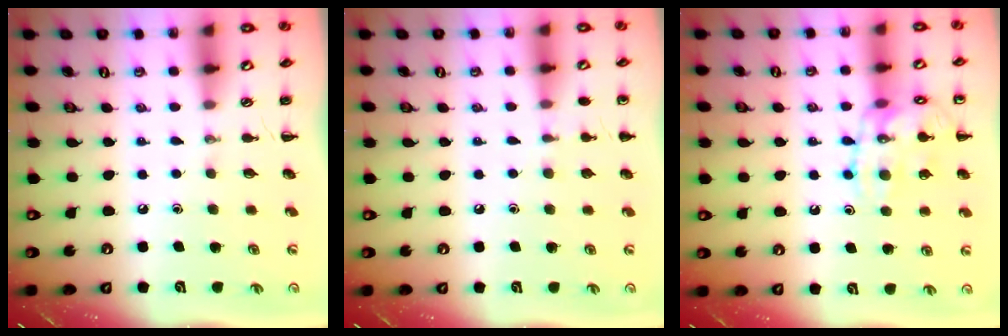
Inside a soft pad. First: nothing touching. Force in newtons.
{"total": 5.0, "press": 4.7, "slide": 1.5}
{"total": 13.6, "press": 13.6, "slide": 1.1}